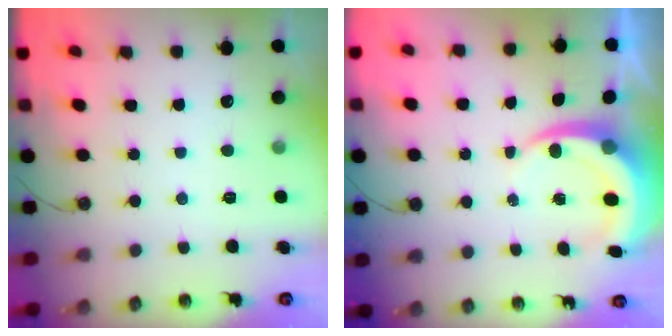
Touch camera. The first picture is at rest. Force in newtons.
{"total": 6.3, "press": 6.3, "slide": 0.8}